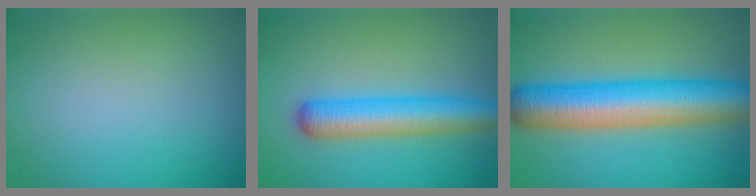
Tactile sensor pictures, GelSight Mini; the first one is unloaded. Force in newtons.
{"total": 5.5, "press": 5.5, "slide": 0.3}
{"total": 10.1, "press": 10.1, "slide": 0.3}